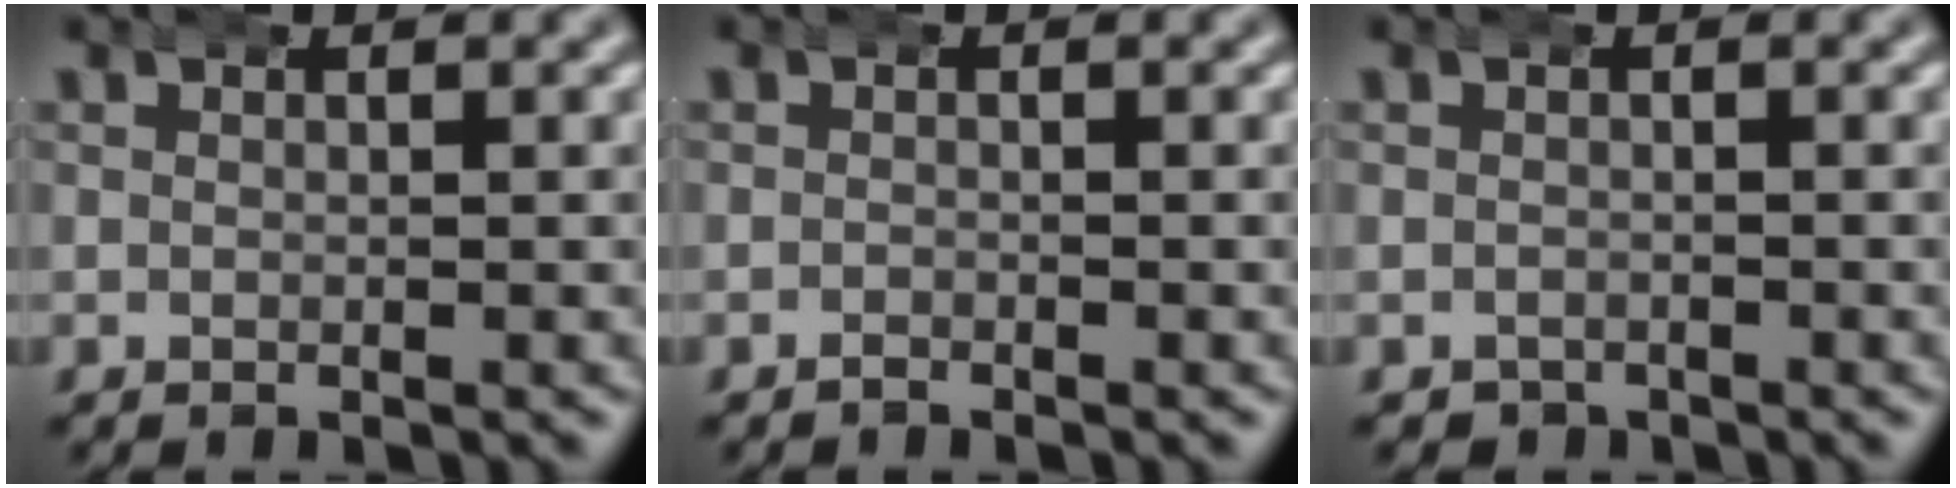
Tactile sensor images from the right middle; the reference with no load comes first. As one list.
[{"total": 0.6, "force": [-0.6, 0.0, -0.1], "torque": [-0.004, -0.005, -0.010]}, {"total": 1.3, "force": [-1.0, 0.7, -0.2], "torque": [0.003, -0.010, -0.011]}]